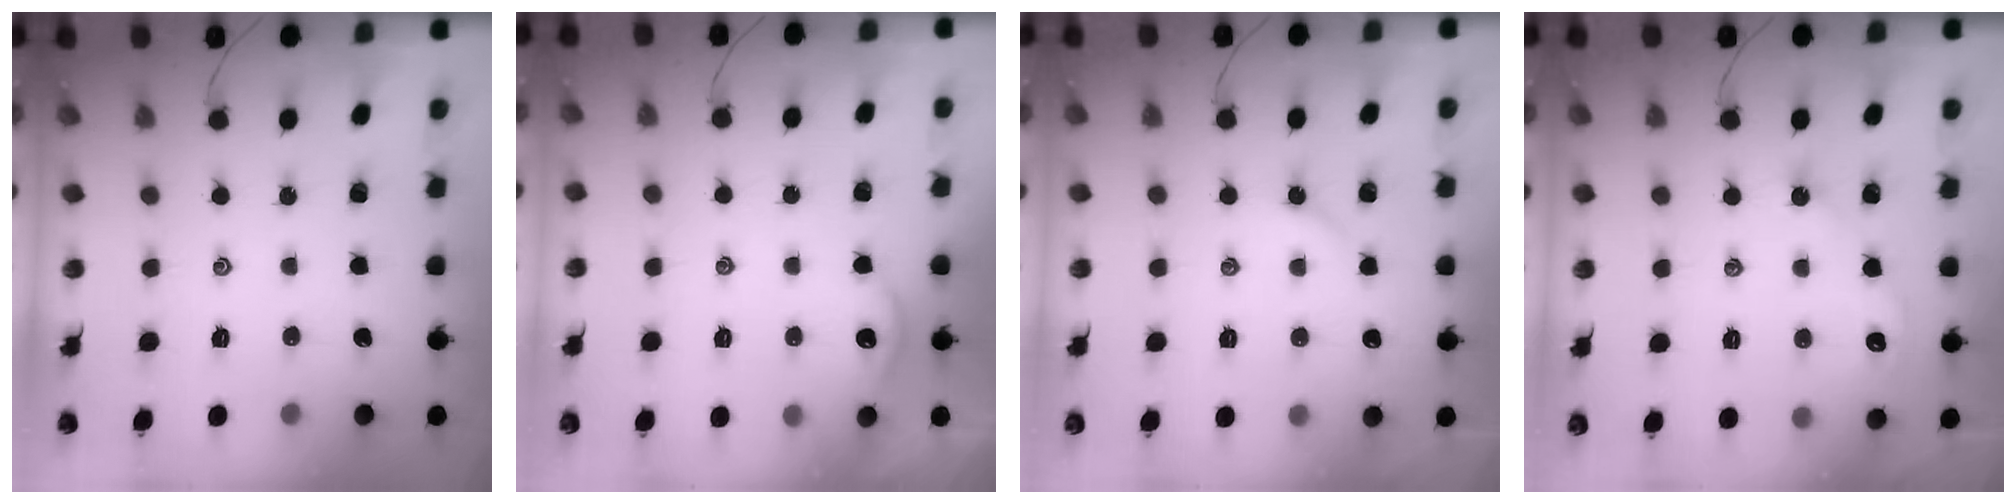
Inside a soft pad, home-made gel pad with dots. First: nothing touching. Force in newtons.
{"total": 1.9, "press": 1.9, "slide": 0.2}
{"total": 3.0, "press": 2.9, "slide": 0.6}
{"total": 2.5, "press": 2.5, "slide": 0.4}